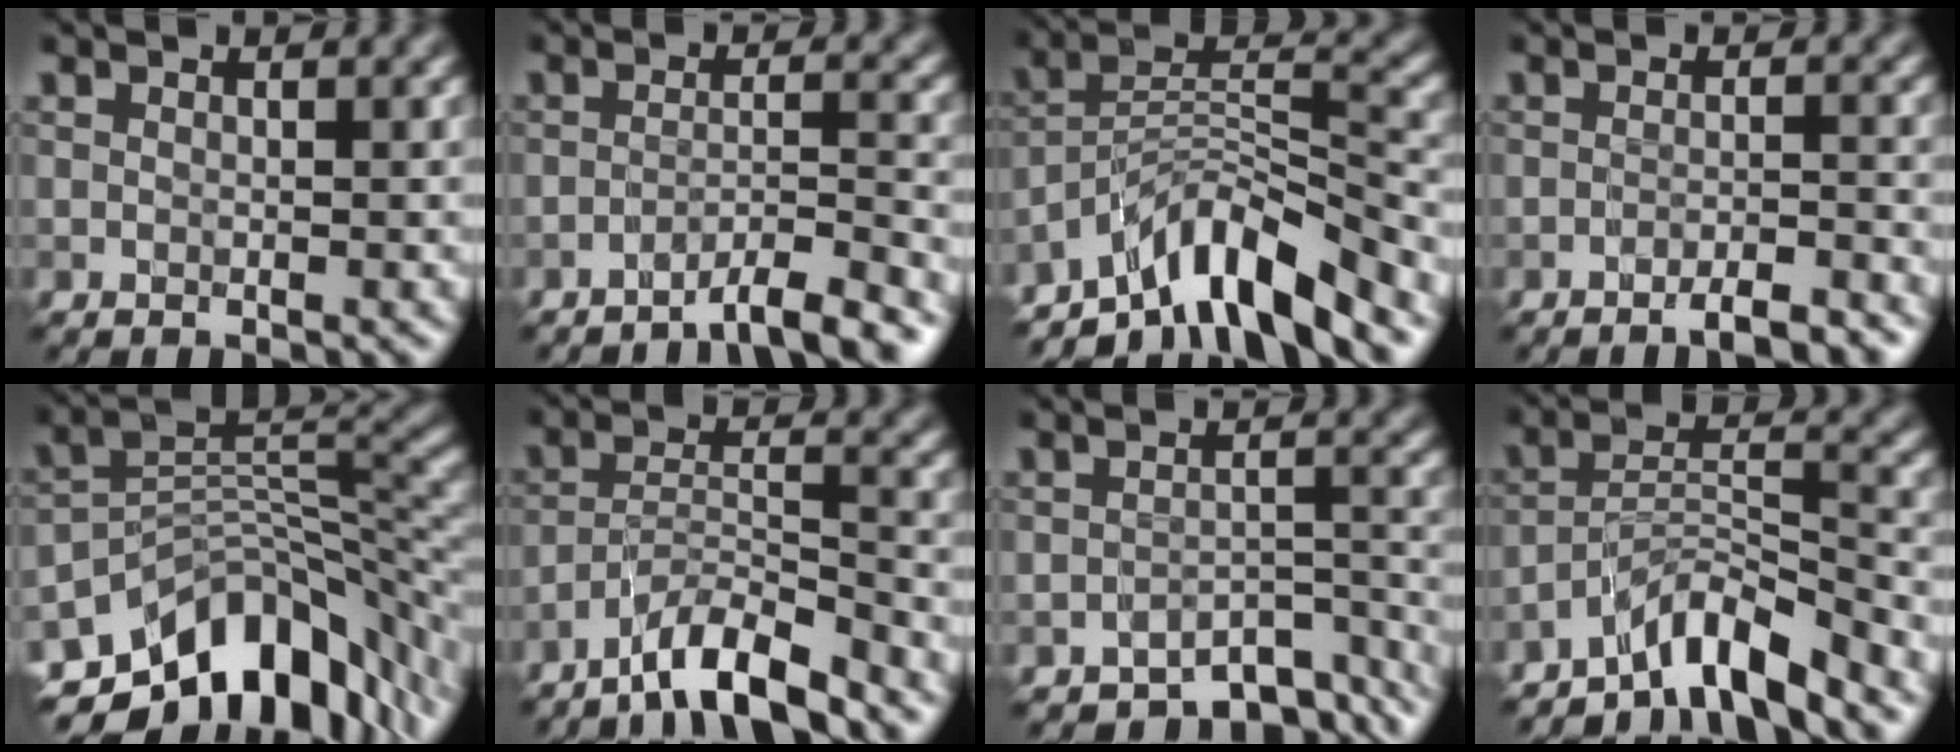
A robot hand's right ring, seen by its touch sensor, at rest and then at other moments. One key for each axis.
{"total": 4.8, "fx": -3.8, "fy": 0.5, "fz": 2.8, "tx": -0.037, "ty": 0.010, "tz": -0.063}
{"total": 8.5, "fx": -6.8, "fy": 2.0, "fz": 4.8, "tx": -0.066, "ty": 0.009, "tz": -0.131}
{"total": 3.4, "fx": -2.6, "fy": 0.3, "fz": 2.1, "tx": -0.027, "ty": 0.009, "tz": -0.044}
{"total": 11.6, "fx": -7.1, "fy": 6.3, "fz": 6.6, "tx": -0.100, "ty": 0.004, "tz": -0.121}
{"total": 6.8, "fx": -5.5, "fy": 0.9, "fz": 3.7, "tx": -0.059, "ty": 0.006, "tz": -0.102}
{"total": 5.8, "fx": -5.0, "fy": 2.0, "fz": 2.1, "tx": -0.019, "ty": -0.010, "tz": -0.068}
{"total": 6.0, "fx": -5.2, "fy": 0.6, "fz": 2.9, "tx": -0.042, "ty": 0.012, "tz": -0.095}